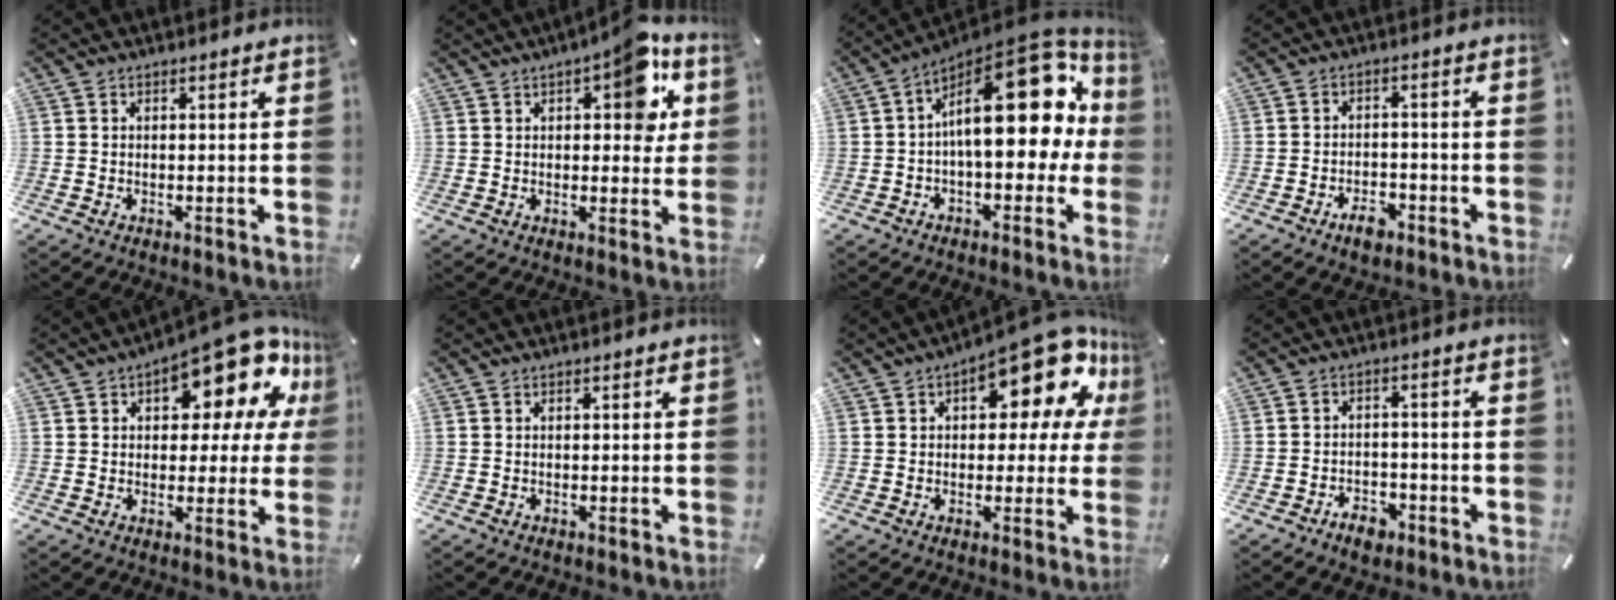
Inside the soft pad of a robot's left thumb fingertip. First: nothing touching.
{"total": 10.7, "force": [4.8, 5.0, 8.2], "torque": [-0.090, -0.023, 0.075]}
{"total": 24.3, "force": [5.5, 11.1, 20.9], "torque": [-0.306, -0.041, 0.097]}
{"total": 4.7, "force": [-3.2, 2.5, 2.4], "torque": [-0.043, 0.016, -0.056]}
{"total": 17.0, "force": [10.4, 7.8, 11.0], "torque": [-0.149, -0.075, 0.176]}
{"total": 0.0}
{"total": 16.8, "force": [8.8, 7.5, 12.1], "torque": [-0.157, -0.062, 0.146]}
{"total": 4.7, "force": [-3.3, 2.8, 1.9], "torque": [-0.035, 0.016, -0.061]}